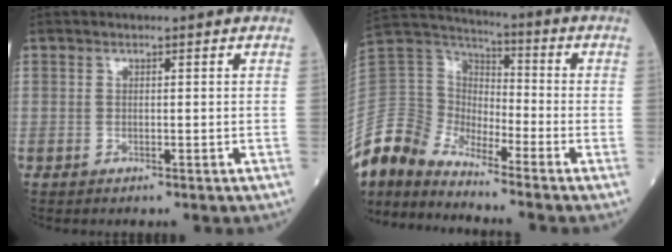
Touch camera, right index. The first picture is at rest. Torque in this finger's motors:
{"motor_torque": [0.01, -0.76, 0.11, 0.03]}